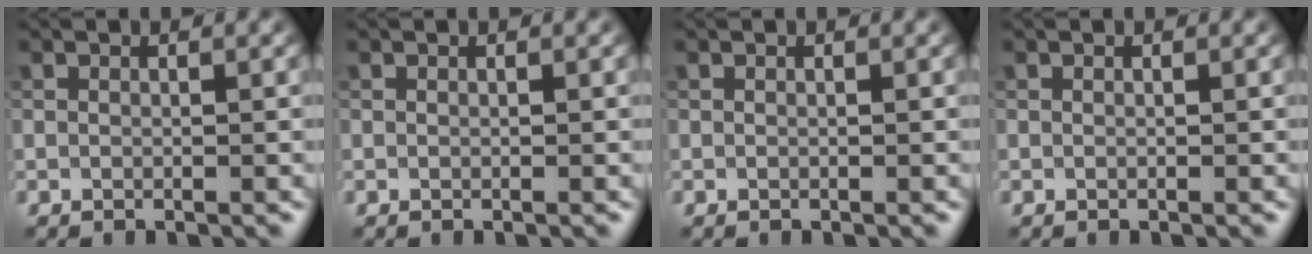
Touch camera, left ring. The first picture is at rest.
{"total": 0.0}
{"total": 0.0}
{"total": 0.0}